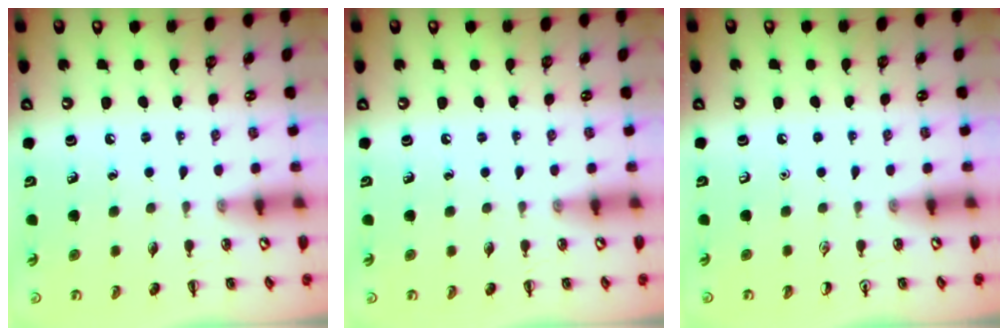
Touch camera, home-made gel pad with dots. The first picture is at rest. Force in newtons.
{"total": 0.0}
{"total": 0.0}